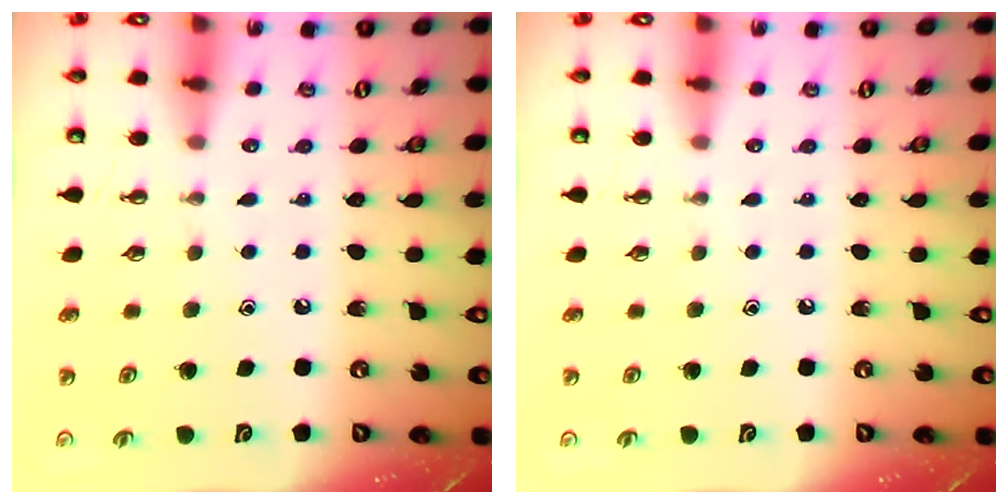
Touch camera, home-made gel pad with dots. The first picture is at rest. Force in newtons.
{"total": 0.0}